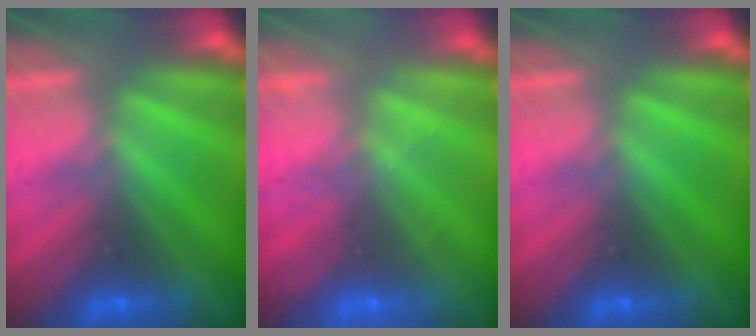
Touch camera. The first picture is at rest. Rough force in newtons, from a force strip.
{"total": 2.1}
{"total": 0.0}